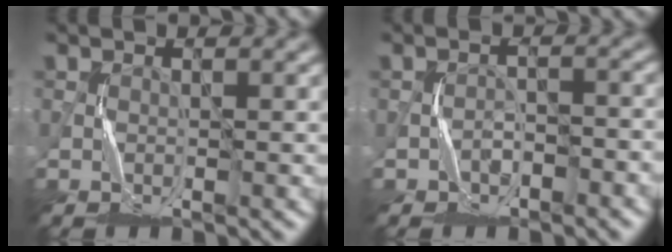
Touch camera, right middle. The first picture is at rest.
{"total": 2.1, "force": [-1.4, 1.2, 1.0], "torque": [-0.019, 0.010, -0.022]}